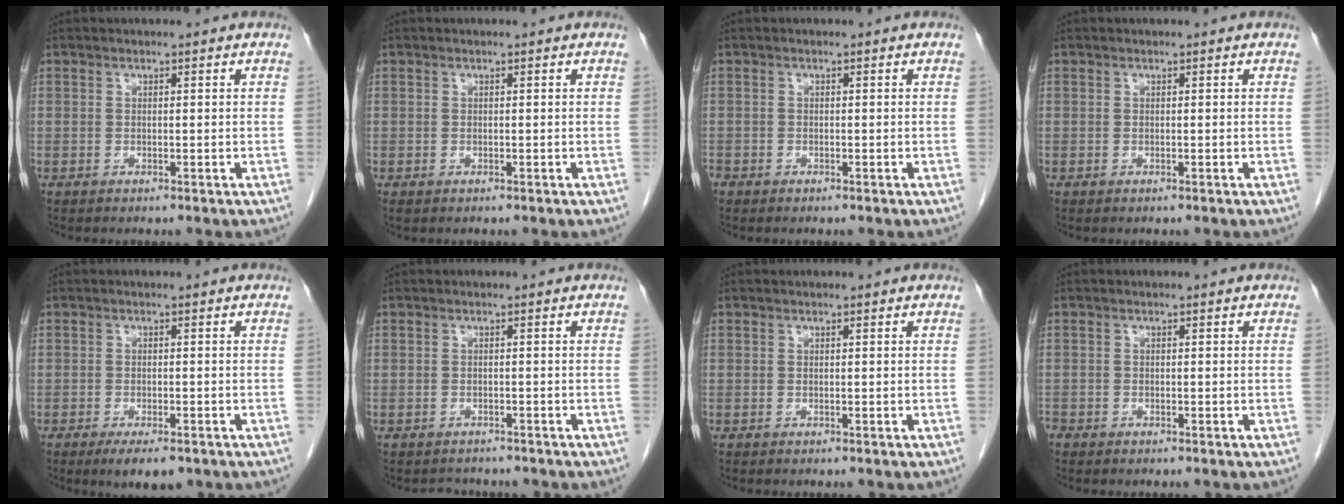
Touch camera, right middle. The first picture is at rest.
{"total": 0.0}
{"total": 0.9, "force": [-0.7, 0.6, 0.2], "torque": [-0.008, 0.002, -0.014]}
{"total": 0.0}
{"total": 4.7, "force": [-3.2, 1.5, 3.2], "torque": [-0.047, -0.006, -0.045]}
{"total": 2.3, "force": [-2.0, 1.1, -0.3], "torque": [0.001, 0.001, -0.031]}
{"total": 0.0}
{"total": 1.1, "force": [-0.9, 0.6, 0.3], "torque": [-0.009, 0.001, -0.017]}